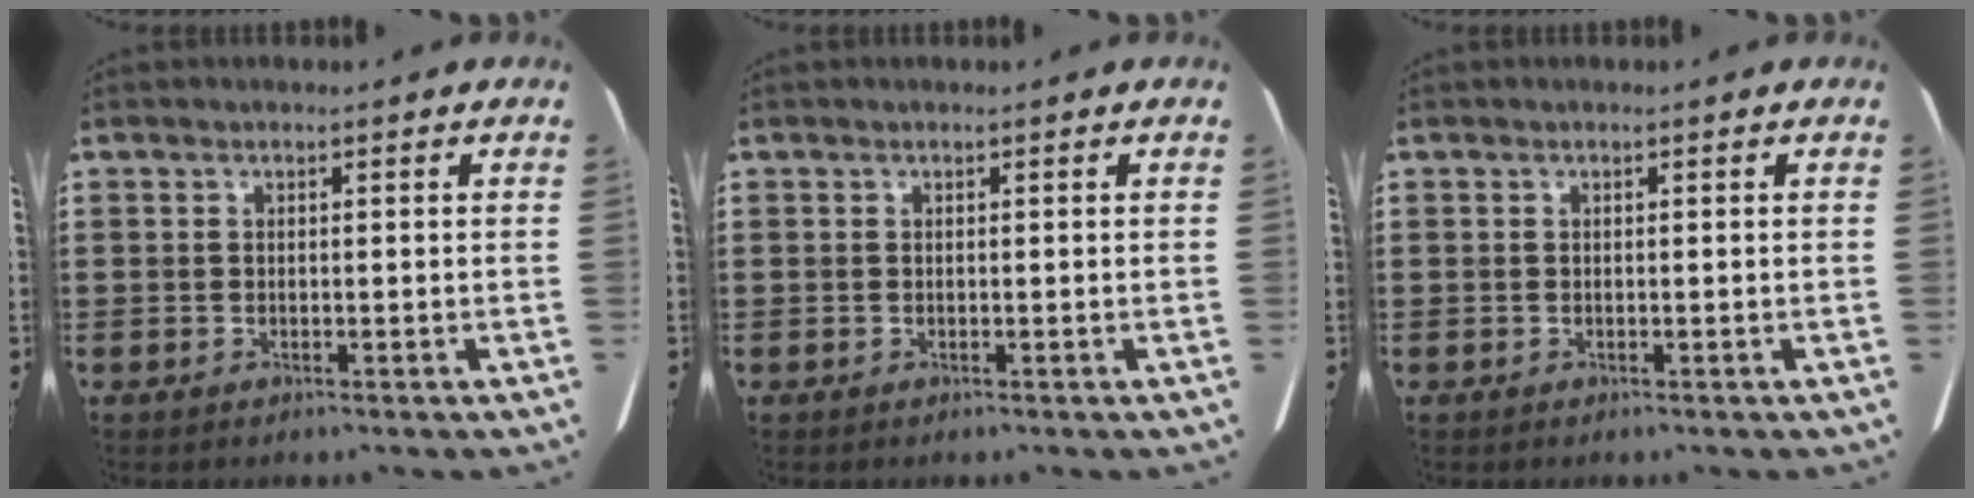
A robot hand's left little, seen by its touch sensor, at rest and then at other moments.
{"total": 0.0}
{"total": 0.0}